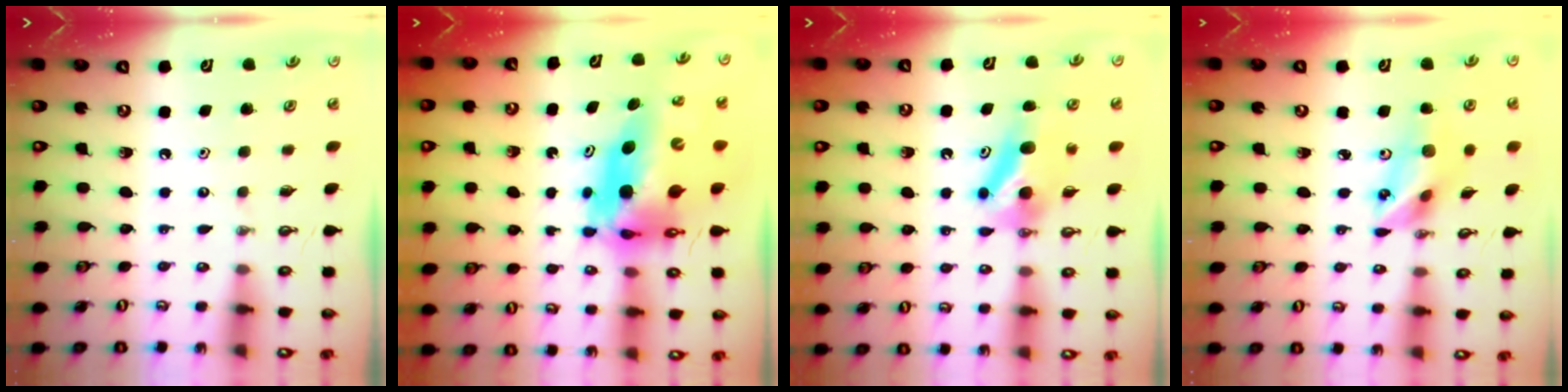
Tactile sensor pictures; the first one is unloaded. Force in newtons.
{"total": 11.1, "press": 11.1, "slide": 0.9}
{"total": 6.5, "press": 6.3, "slide": 1.6}
{"total": 12.5, "press": 12.2, "slide": 2.9}